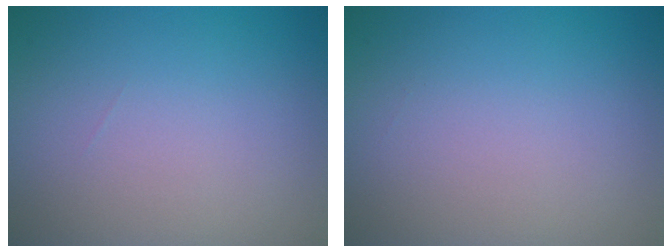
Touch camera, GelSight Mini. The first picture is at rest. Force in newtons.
{"total": 0.0}